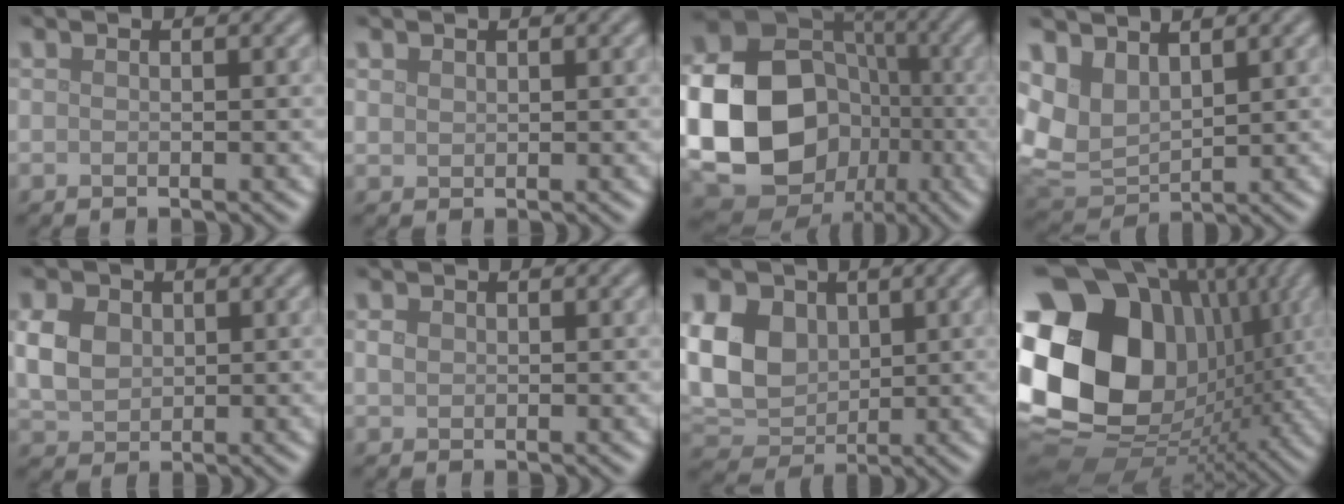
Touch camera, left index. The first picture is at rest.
{"total": 0.9, "force": [0.6, 0.5, 0.2], "torque": [-0.005, 0.000, 0.015]}
{"total": 20.8, "force": [-3.3, 18.1, 9.7], "torque": [-0.210, -0.029, -0.078]}
{"total": 5.7, "force": [2.1, 3.9, 3.6], "torque": [-0.099, -0.007, 0.045]}
{"total": 4.5, "force": [0.9, 3.5, 2.7], "torque": [-0.071, 0.006, 0.014]}
{"total": 0.9, "force": [0.2, 0.8, 0.4], "torque": [-0.008, 0.002, 0.002]}
{"total": 9.1, "force": [2.1, 6.8, 5.7], "torque": [-0.145, 0.013, 0.028]}
{"total": 20.4, "force": [2.7, 15.8, 12.7], "torque": [-0.278, 0.008, 0.066]}